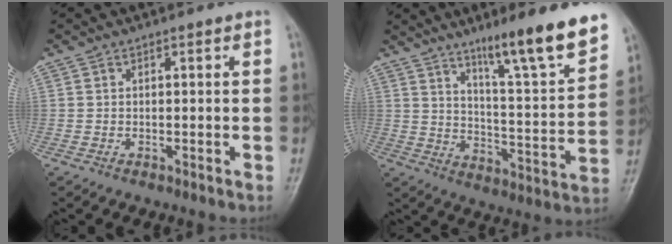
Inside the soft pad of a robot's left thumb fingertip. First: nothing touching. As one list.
[{"total": 16.2, "force": [11.4, 1.3, 11.5], "torque": [-0.156, -0.072, 0.179]}]